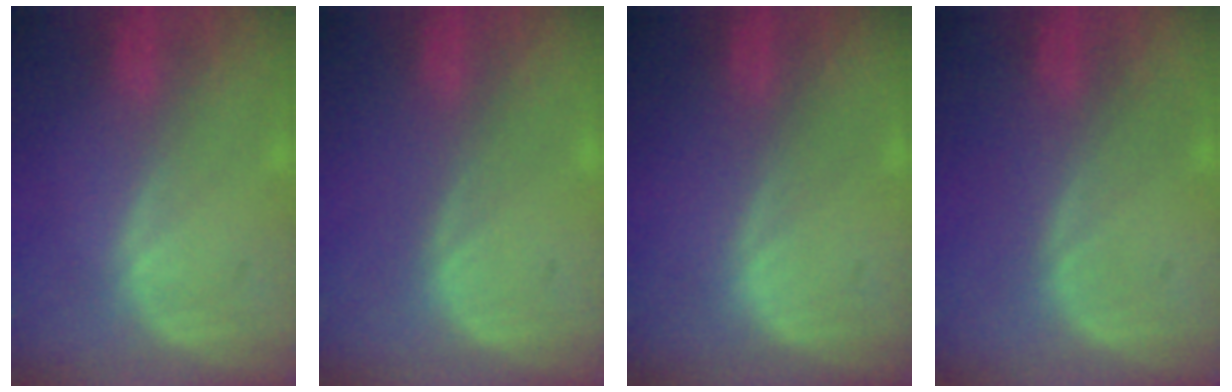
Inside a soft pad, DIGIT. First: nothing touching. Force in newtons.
{"total": 0.0}
{"total": 0.0}
{"total": 0.0}